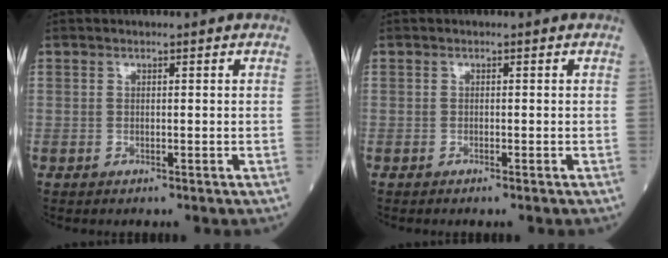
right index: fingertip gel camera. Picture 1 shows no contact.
{"total": 0.5, "force": [-0.4, -0.1, 0.3], "torque": [-0.007, 0.000, -0.007]}